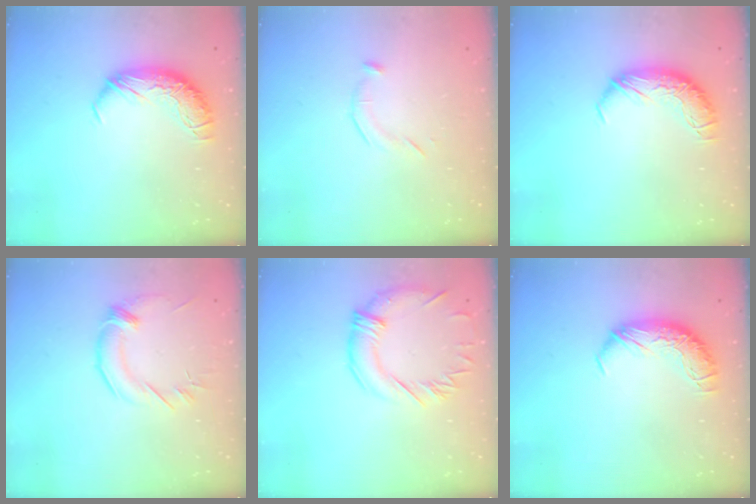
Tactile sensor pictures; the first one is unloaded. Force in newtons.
{"total": 5.4, "press": 5.3, "slide": 1.0}
{"total": 0.0}
{"total": 1.3, "press": 0.5, "slide": 1.2}
{"total": 1.4, "press": 0.9, "slide": 1.1}
{"total": 0.0}